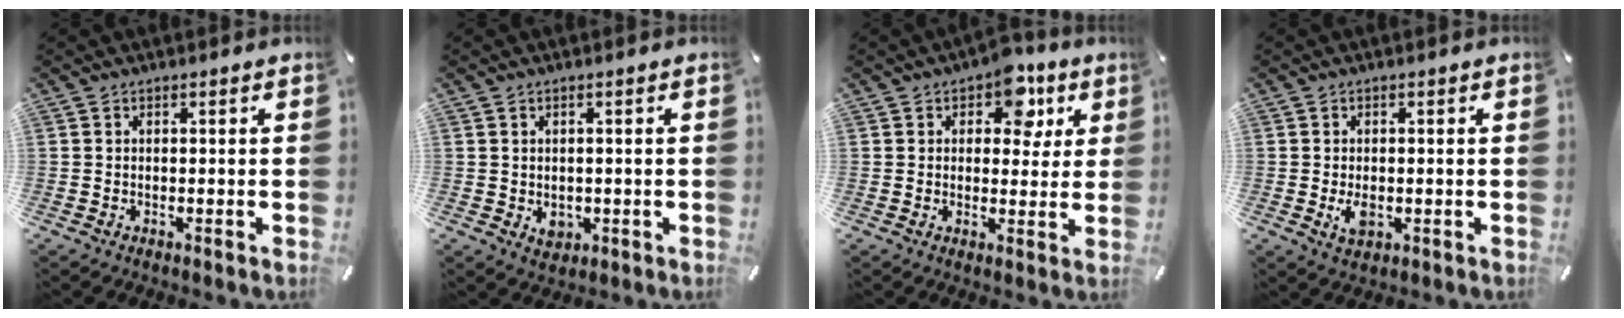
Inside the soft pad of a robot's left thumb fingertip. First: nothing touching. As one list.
[{"total": 3.1, "force": [-0.4, 2.8, 1.3], "torque": [-0.005, -0.002, -0.007]}, {"total": 9.7, "force": [4.5, 6.6, 5.5], "torque": [-0.062, -0.015, 0.074]}, {"total": 3.4, "force": [-0.5, 2.2, 2.5], "torque": [-0.051, -0.006, -0.011]}]